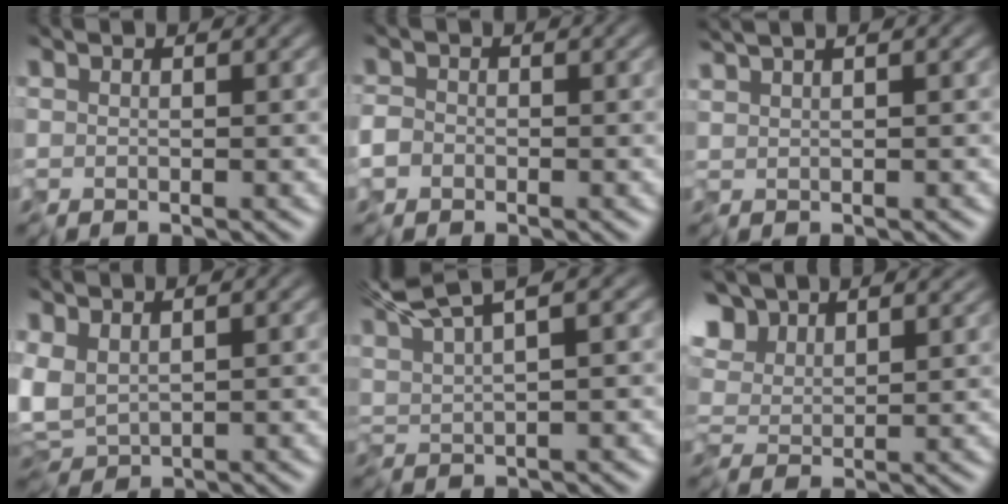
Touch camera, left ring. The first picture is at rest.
{"total": 1.8, "force": [-1.3, 1.3, 0.1], "torque": [0.000, -0.004, -0.030]}
{"total": 2.6, "force": [1.7, 0.9, 1.8], "torque": [-0.030, 0.019, 0.011]}
{"total": 3.4, "force": [0.1, 2.1, 2.7], "torque": [-0.066, 0.008, -0.005]}
{"total": 6.2, "force": [4.3, 1.1, 4.4], "torque": [-0.089, 0.019, 0.065]}
{"total": 7.4, "force": [5.0, 3.8, 3.9], "torque": [-0.115, 0.017, 0.066]}